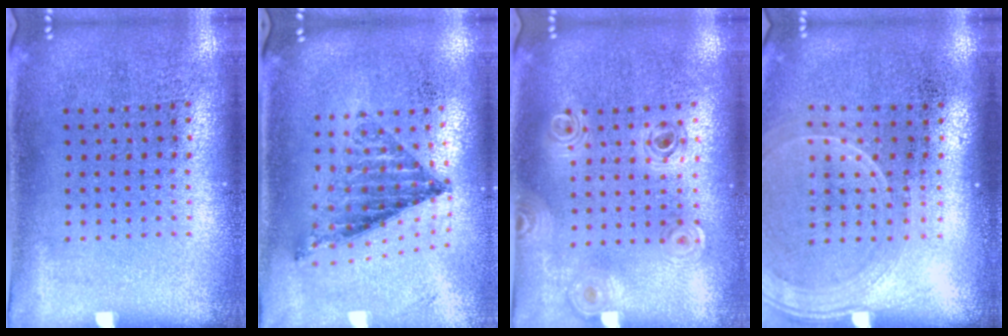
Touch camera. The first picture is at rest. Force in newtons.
{"total": 0.9, "press": 0.9, "slide": 0.2}
{"total": 0.8, "press": 0.8, "slide": 0.1}
{"total": 1.7, "press": 1.5, "slide": 0.8}